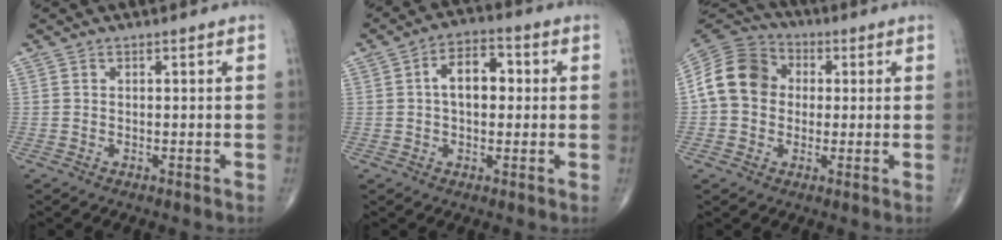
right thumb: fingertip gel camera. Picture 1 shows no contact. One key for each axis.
{"total": 8.0, "fx": 0.8, "fy": 4.9, "fz": 6.2, "tx": -0.084, "ty": 0.021, "tz": 0.006}
{"total": 12.8, "fx": 0.9, "fy": 10.7, "fz": 6.9, "tx": -0.115, "ty": 0.029, "tz": 0.005}